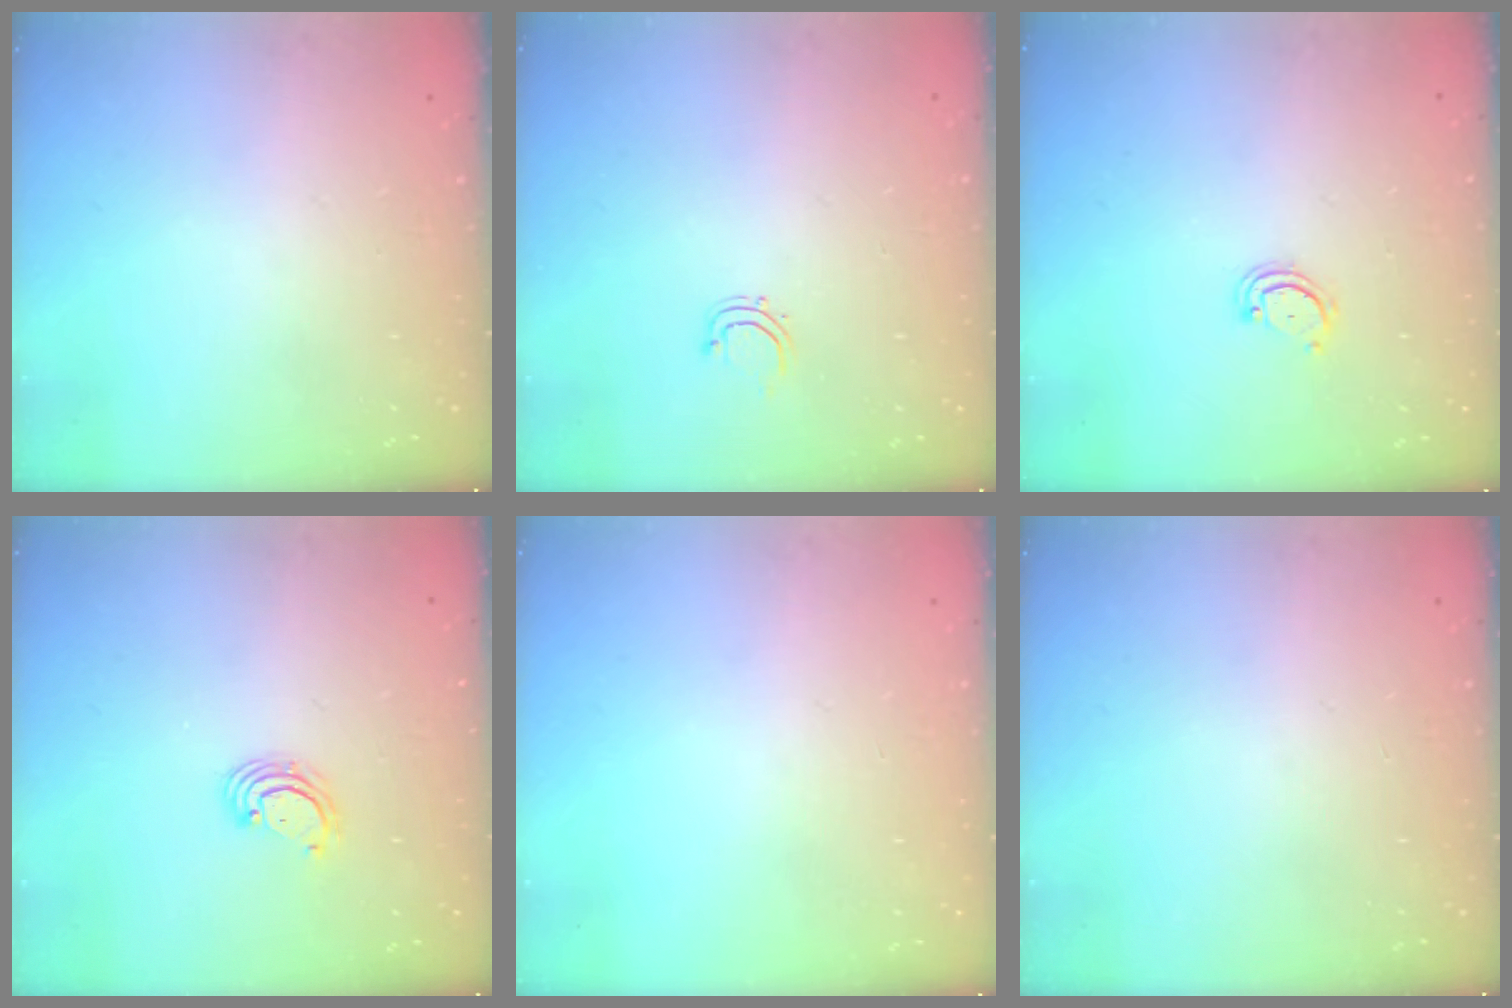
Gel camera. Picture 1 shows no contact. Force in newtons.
{"total": 2.8, "press": 2.7, "slide": 0.5}
{"total": 2.6, "press": 2.6, "slide": 0.3}
{"total": 2.4, "press": 2.4, "slide": 0.2}
{"total": 0.0}
{"total": 0.0}